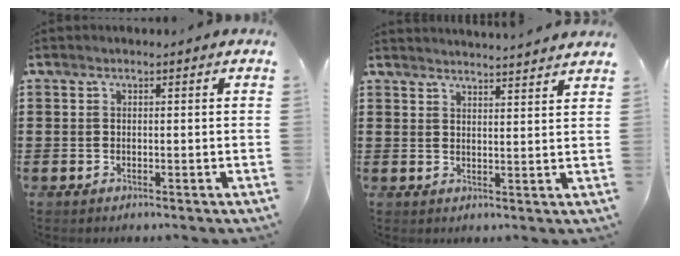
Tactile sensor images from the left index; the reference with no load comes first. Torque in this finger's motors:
{"motor_torque": [-0.11, 0.02, 0.16, 0.09]}